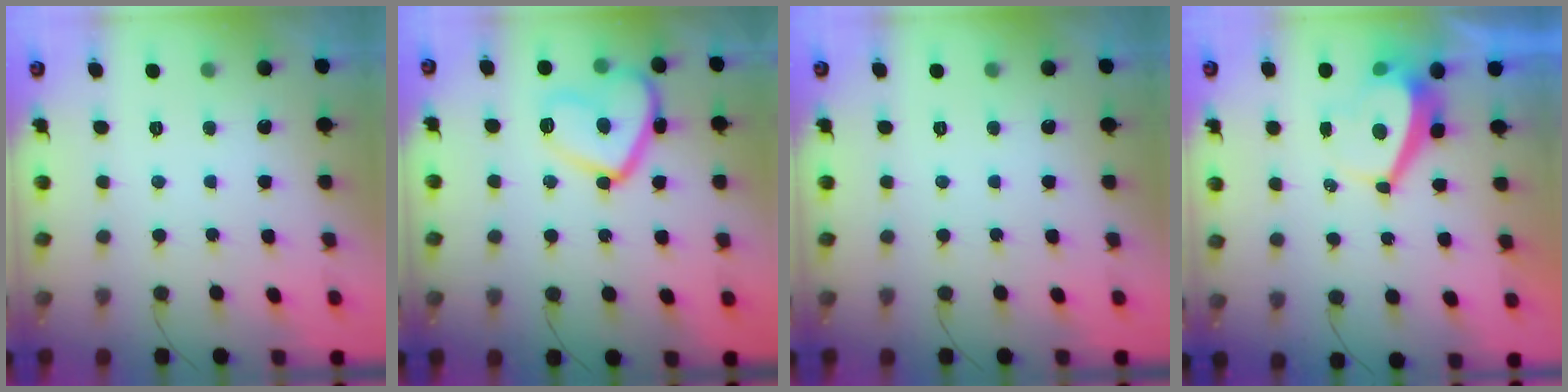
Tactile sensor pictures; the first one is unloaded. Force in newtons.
{"total": 14.8, "press": 14.7, "slide": 1.2}
{"total": 0.0}
{"total": 4.4, "press": 4.3, "slide": 0.4}